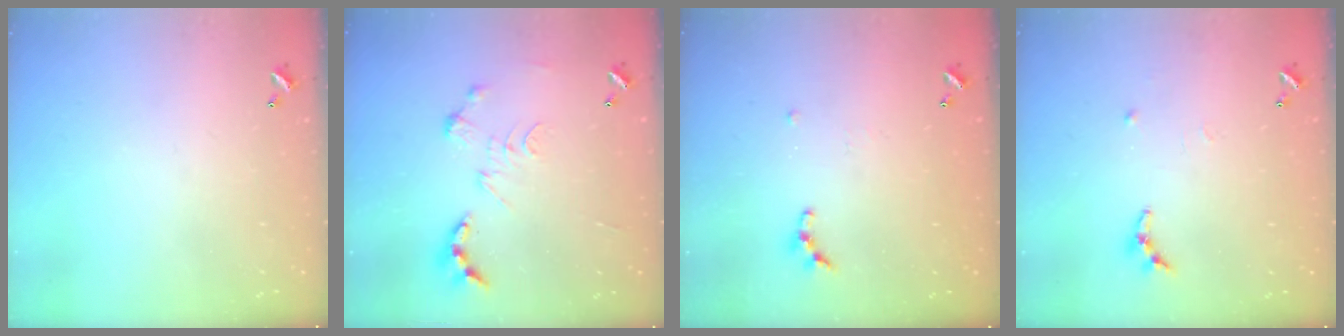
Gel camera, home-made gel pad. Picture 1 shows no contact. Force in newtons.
{"total": 0.0}
{"total": 4.9, "press": 4.9, "slide": 0.5}
{"total": 6.1, "press": 6.1, "slide": 0.3}